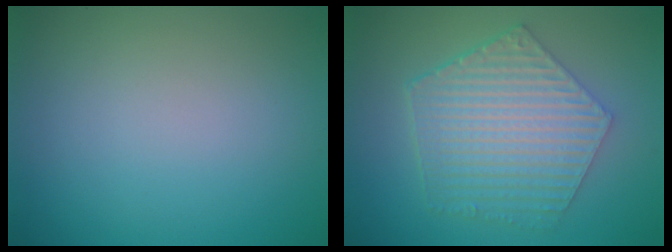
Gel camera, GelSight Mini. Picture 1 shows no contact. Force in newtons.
{"total": 6.5, "press": 4.7, "slide": 4.5}